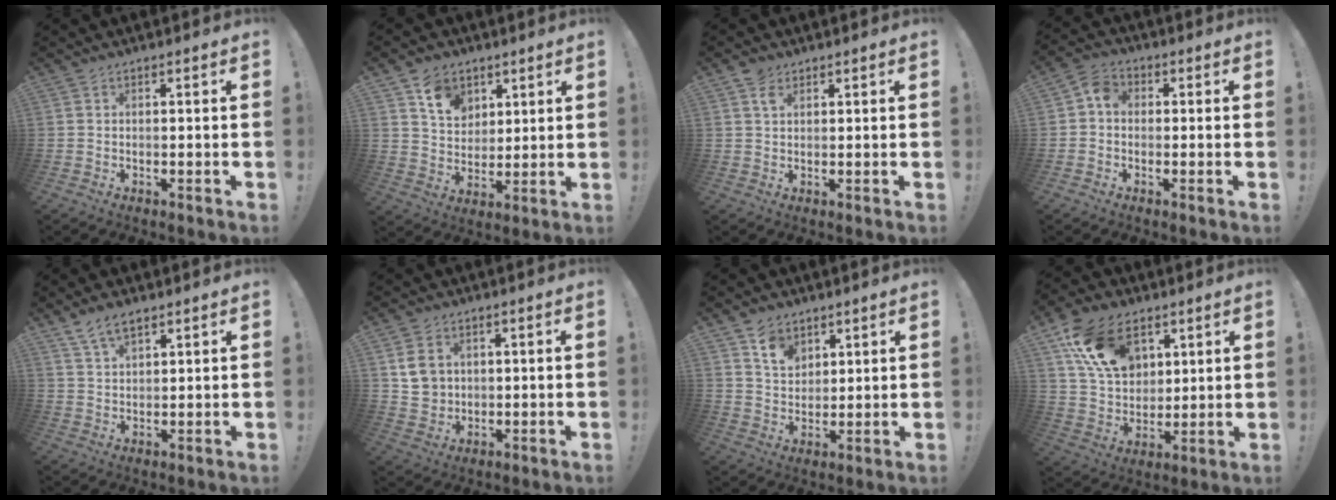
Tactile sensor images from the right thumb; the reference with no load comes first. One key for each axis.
{"total": 10.8, "fx": 6.2, "fy": 8.0, "fz": 3.8, "tx": -0.063, "ty": -0.027, "tz": 0.122}
{"total": 3.3, "fx": 2.1, "fy": 1.8, "fz": 1.7, "tx": -0.023, "ty": -0.007, "tz": 0.038}
{"total": 5.2, "fx": -0.5, "fy": 4.2, "fz": 3.1, "tx": -0.062, "ty": 0.019, "tz": -0.008}
{"total": 5.8, "fx": 4.1, "fy": 2.5, "fz": 3.2, "tx": -0.061, "ty": -0.014, "tz": 0.078}
{"total": 6.9, "fx": 2.5, "fy": 6.0, "fz": 2.5, "tx": -0.030, "ty": -0.002, "tz": 0.052}
{"total": 8.8, "fx": 5.8, "fy": 5.9, "fz": 2.9, "tx": -0.042, "ty": -0.035, "tz": 0.111}
{"total": 18.9, "fx": 9.1, "fy": 12.7, "fz": 10.7, "tx": -0.195, "ty": -0.030, "tz": 0.176}